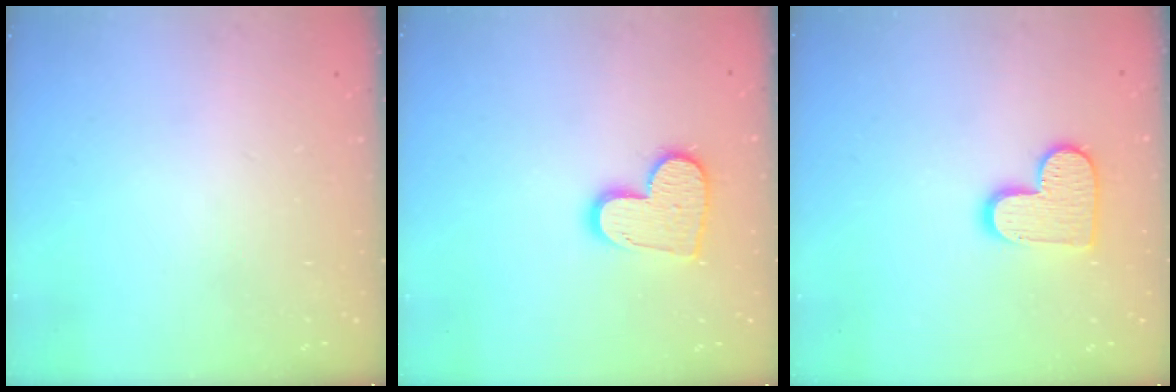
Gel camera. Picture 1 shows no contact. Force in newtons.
{"total": 13.0, "press": 13.0, "slide": 1.0}
{"total": 11.7, "press": 11.6, "slide": 0.6}